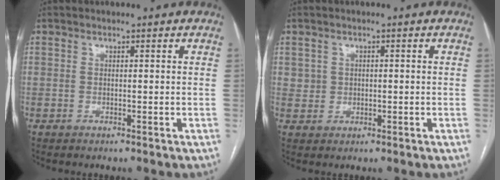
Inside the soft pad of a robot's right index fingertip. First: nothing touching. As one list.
[{"total": 2.0, "force": [0.3, 1.9, 0.2], "torque": [-0.005, 0.011, 0.009]}]